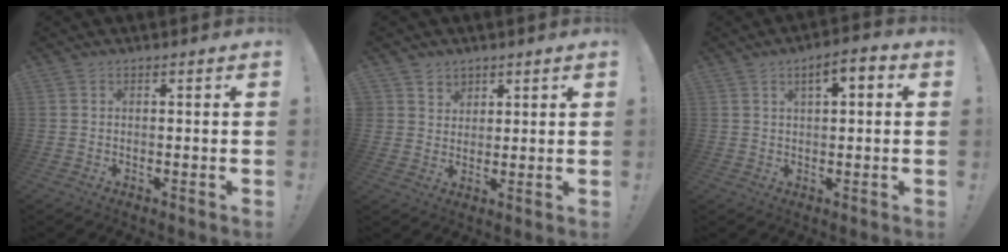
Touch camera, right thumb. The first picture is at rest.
{"total": 4.4, "force": [3.0, 3.3, -0.1], "torque": [0.003, -0.024, 0.055]}
{"total": 4.8, "force": [1.5, 1.9, 4.1], "torque": [-0.065, -0.002, 0.021]}